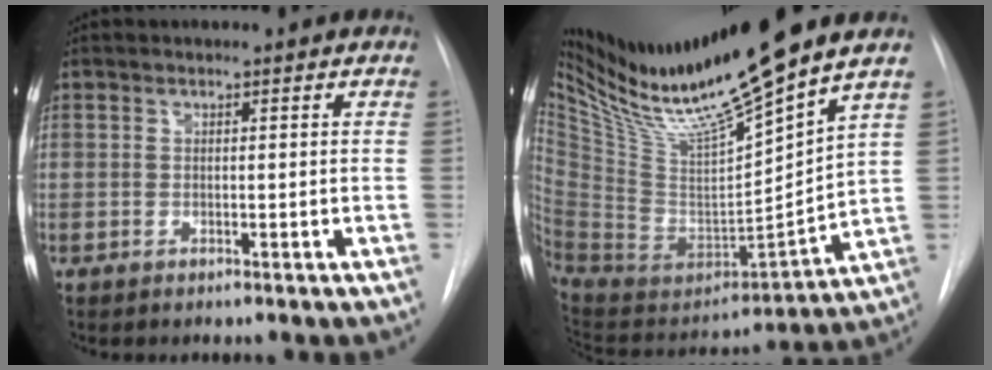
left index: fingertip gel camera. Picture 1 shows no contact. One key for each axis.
{"total": 24.3, "fx": 19.3, "fy": 0.1, "fz": 14.9, "tx": -0.251, "ty": -0.015, "tz": 0.356}